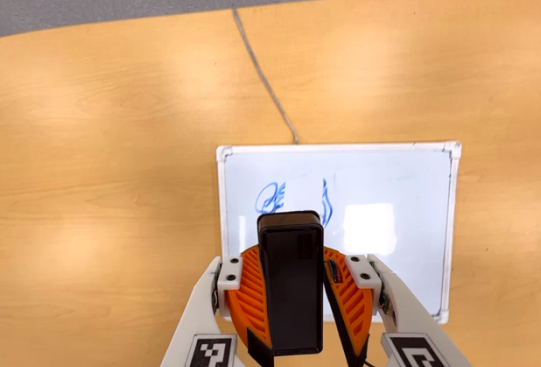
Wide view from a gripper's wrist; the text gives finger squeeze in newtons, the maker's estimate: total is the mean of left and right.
{"total": 8.8, "left": 9.8, "right": 7.8}